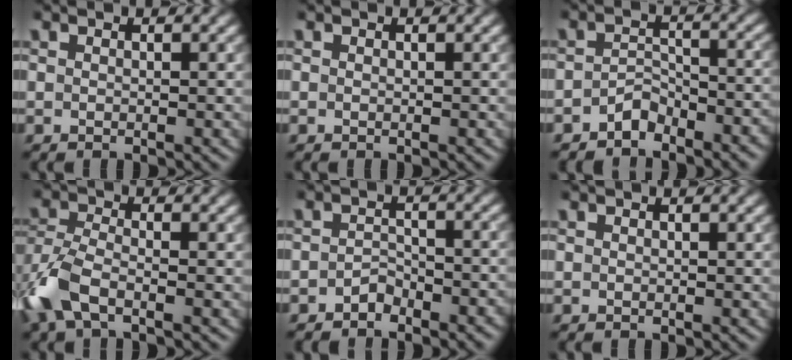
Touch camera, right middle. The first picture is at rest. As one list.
[{"total": 0.0}, {"total": 3.0, "force": [-2.3, 1.4, 1.2], "torque": [-0.020, 0.011, -0.043]}, {"total": 5.1, "force": [-2.8, 2.4, 3.6], "torque": [-0.089, -0.009, -0.070]}, {"total": 2.0, "force": [-1.6, 1.0, 0.7], "torque": [-0.013, 0.008, -0.028]}, {"total": 0.0}]